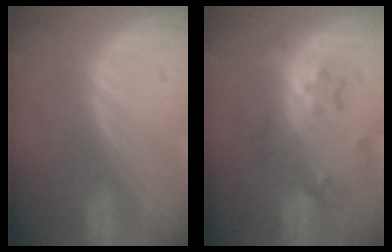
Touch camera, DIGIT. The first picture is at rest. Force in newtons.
{"total": 7.0, "press": 6.2, "slide": 3.2}